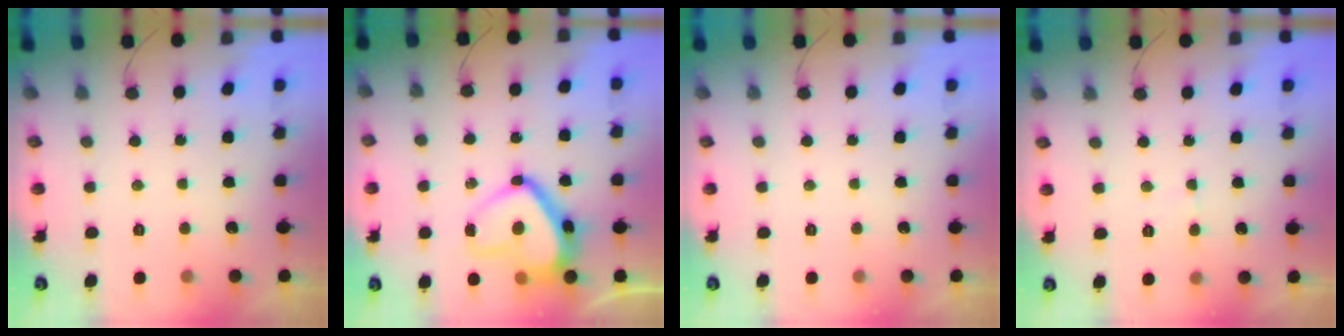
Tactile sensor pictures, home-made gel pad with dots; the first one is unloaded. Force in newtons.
{"total": 15.3, "press": 15.2, "slide": 1.8}
{"total": 0.0}
{"total": 3.3, "press": 3.3, "slide": 0.3}